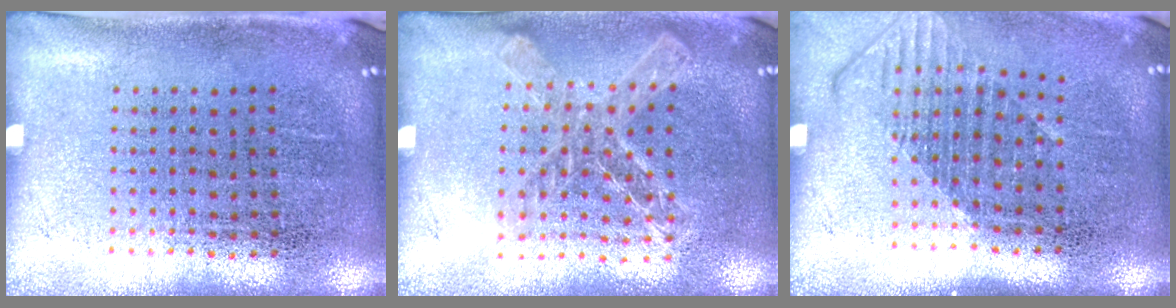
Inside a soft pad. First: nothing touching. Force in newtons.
{"total": 1.3, "press": 1.3, "slide": 0.3}
{"total": 1.4, "press": 1.1, "slide": 0.9}